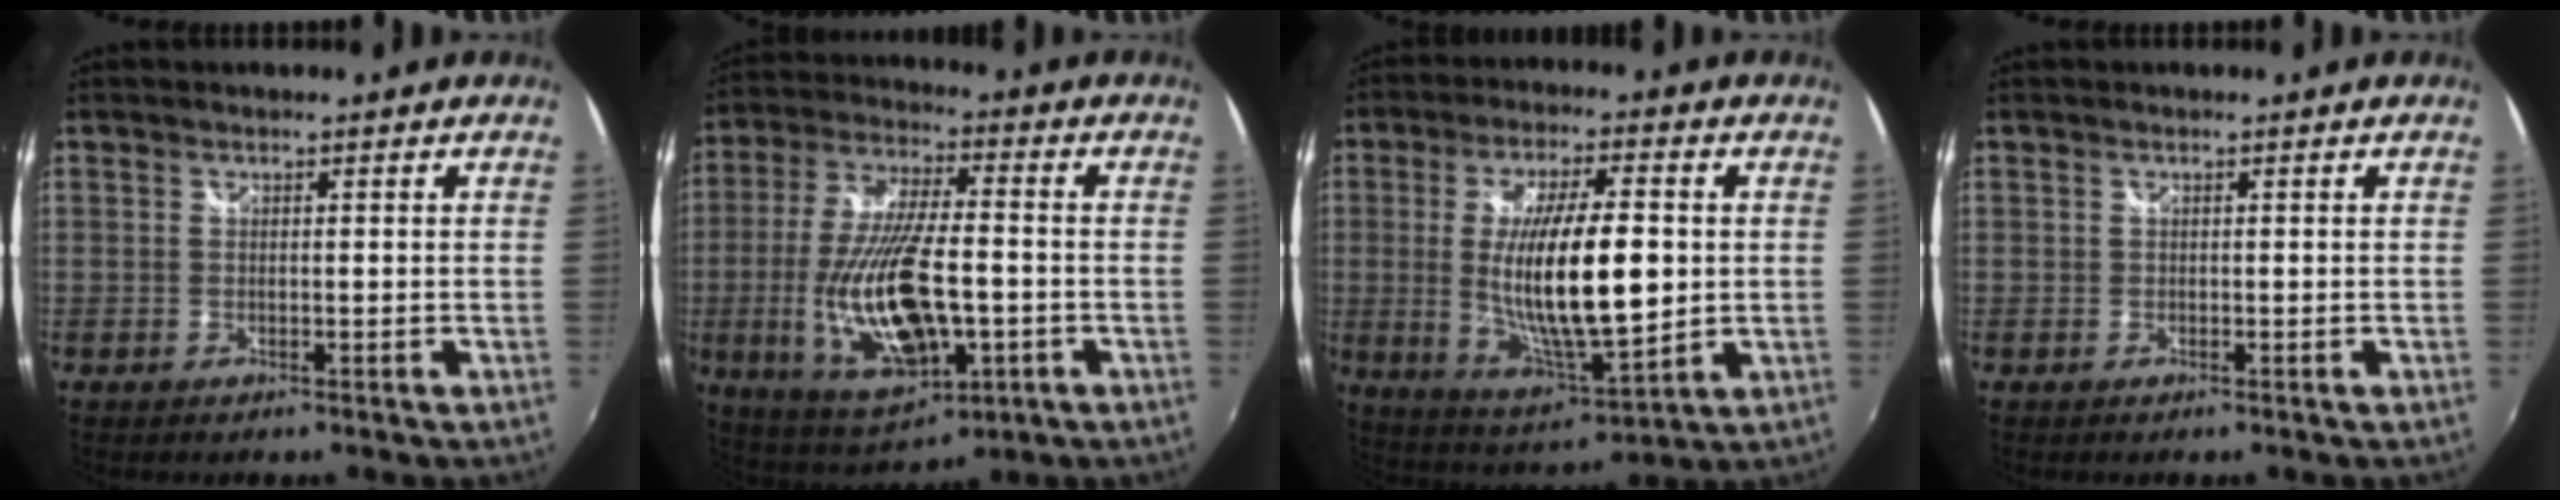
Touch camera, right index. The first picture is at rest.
{"total": 20.1, "force": [-4.1, 8.1, 18.0], "torque": [-0.368, -0.024, -0.056]}
{"total": 17.9, "force": [0.1, 5.0, 17.1], "torque": [-0.309, -0.017, 0.015]}
{"total": 0.0}